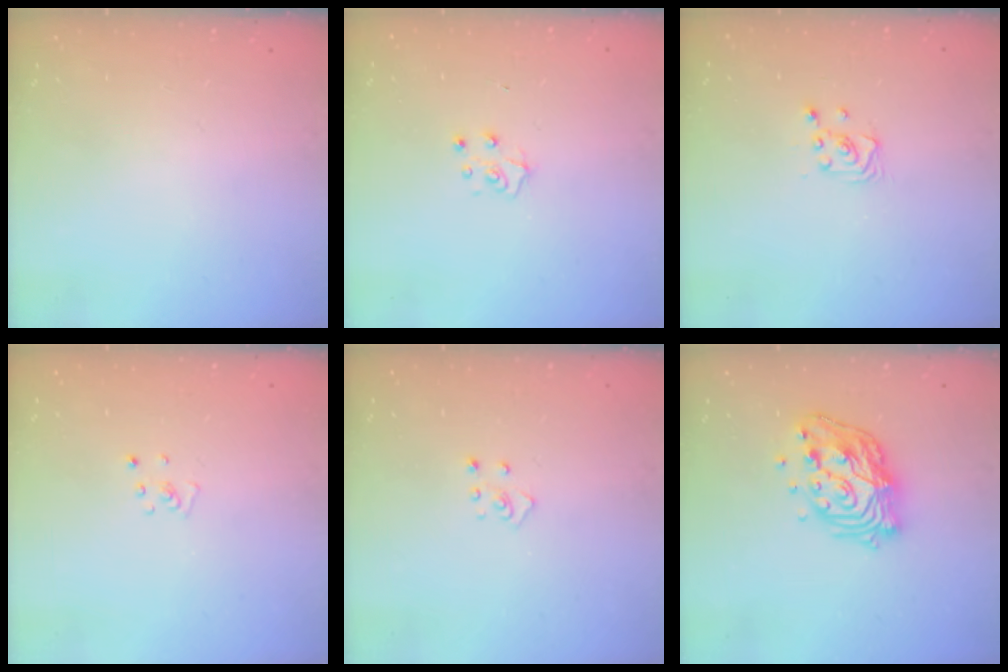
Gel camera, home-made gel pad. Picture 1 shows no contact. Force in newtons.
{"total": 5.7, "press": 5.7, "slide": 0.5}
{"total": 2.2, "press": 2.2, "slide": 0.3}
{"total": 2.2, "press": 2.2, "slide": 0.2}
{"total": 2.8, "press": 2.8, "slide": 0.3}
{"total": 18.0, "press": 17.9, "slide": 1.6}